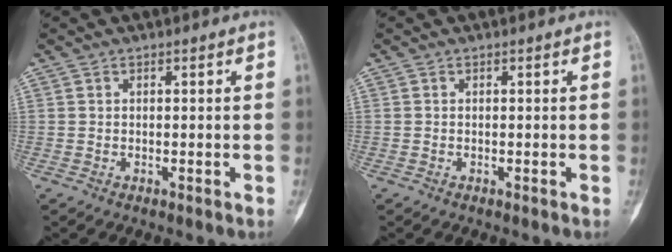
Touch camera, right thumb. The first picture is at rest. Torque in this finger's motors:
{"motor_torque": [0.00, 0.00, 0.00, 0.00, 0.00]}